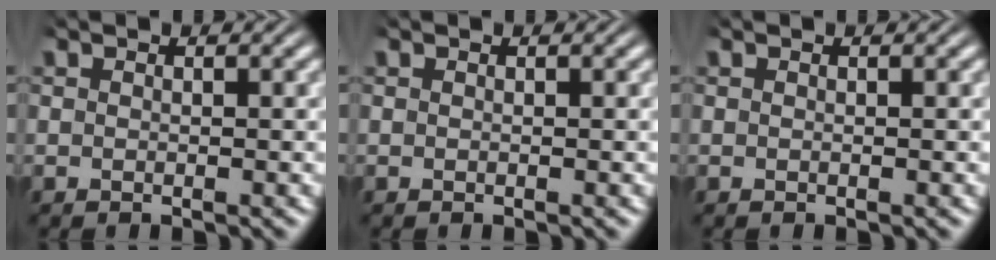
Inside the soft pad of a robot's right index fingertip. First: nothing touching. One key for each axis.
{"total": 0.0}
{"total": 0.0}